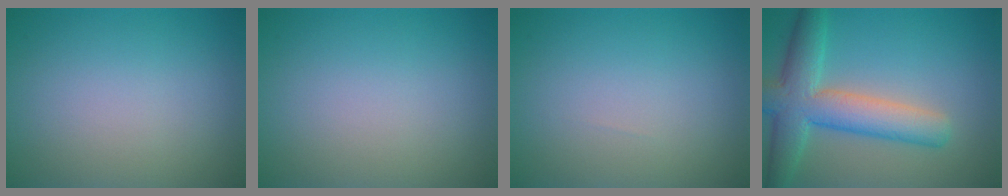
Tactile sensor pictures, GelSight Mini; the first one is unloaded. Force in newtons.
{"total": 0.0}
{"total": 0.0}
{"total": 7.1, "press": 7.1, "slide": 0.5}